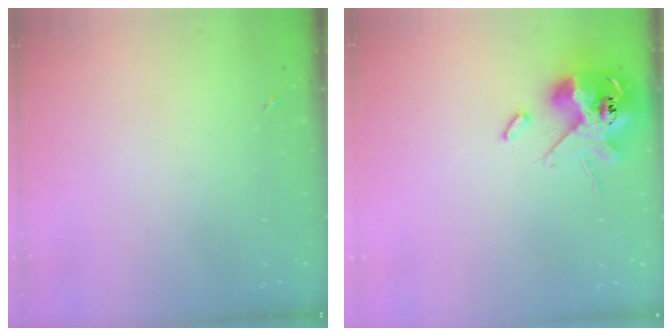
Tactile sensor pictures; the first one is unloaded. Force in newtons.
{"total": 13.8, "press": 13.6, "slide": 2.2}